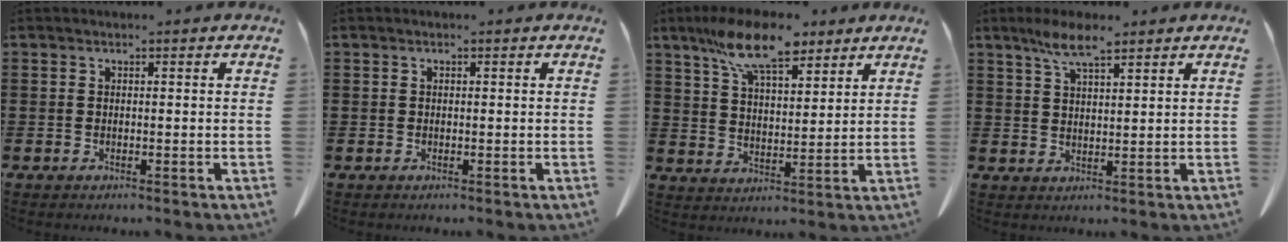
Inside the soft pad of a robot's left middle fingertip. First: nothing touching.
{"total": 0.0}
{"total": 11.5, "force": [8.5, 3.4, 6.9], "torque": [-0.148, -0.015, 0.154]}
{"total": 5.7, "force": [3.8, 1.3, 4.1], "torque": [-0.088, 0.003, 0.067]}